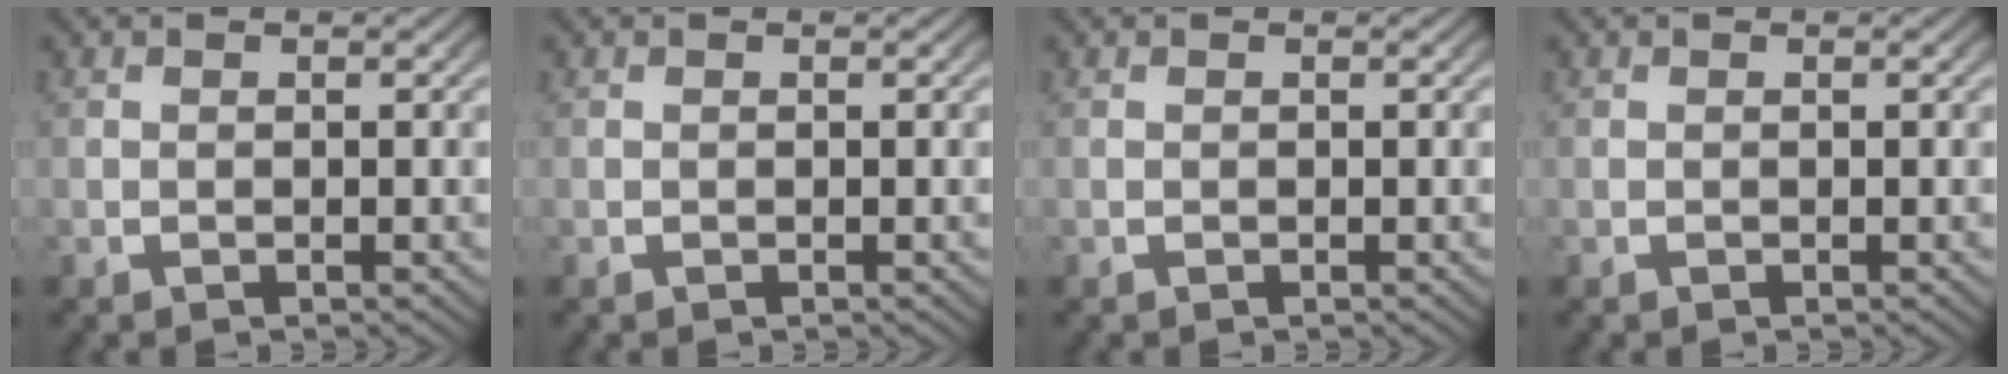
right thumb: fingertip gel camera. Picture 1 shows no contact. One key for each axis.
{"total": 0.0}
{"total": 0.0}
{"total": 0.0}